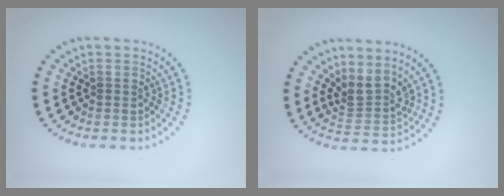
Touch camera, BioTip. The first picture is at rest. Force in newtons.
{"total": 2.8, "press": 2.0, "slide": 2.0}